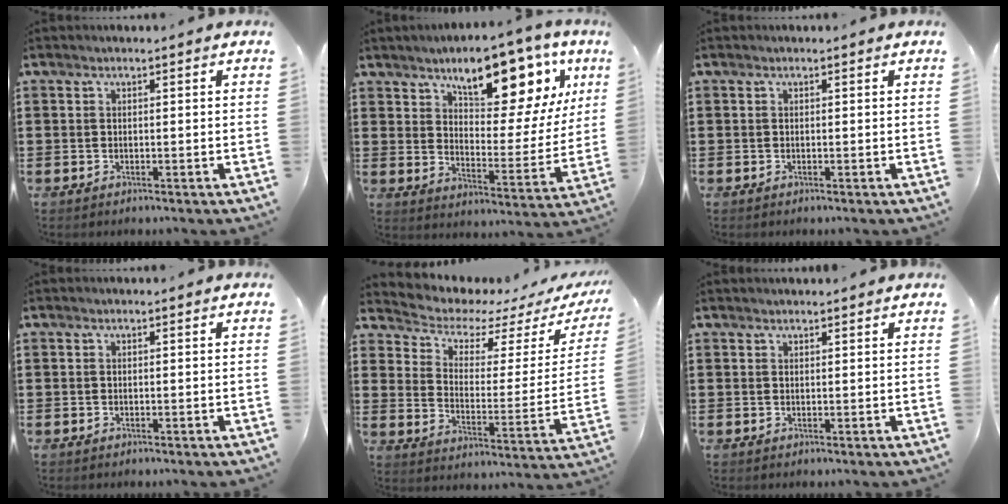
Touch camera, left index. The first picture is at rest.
{"total": 15.1, "force": [9.8, 5.4, 10.2], "torque": [-0.157, -0.045, 0.162]}
{"total": 0.0}
{"total": 0.0}
{"total": 4.3, "force": [3.7, 1.8, 1.3], "torque": [-0.052, -0.028, 0.058]}
{"total": 0.9, "force": [0.9, 0.0, 0.0], "torque": [-0.003, -0.001, 0.018]}